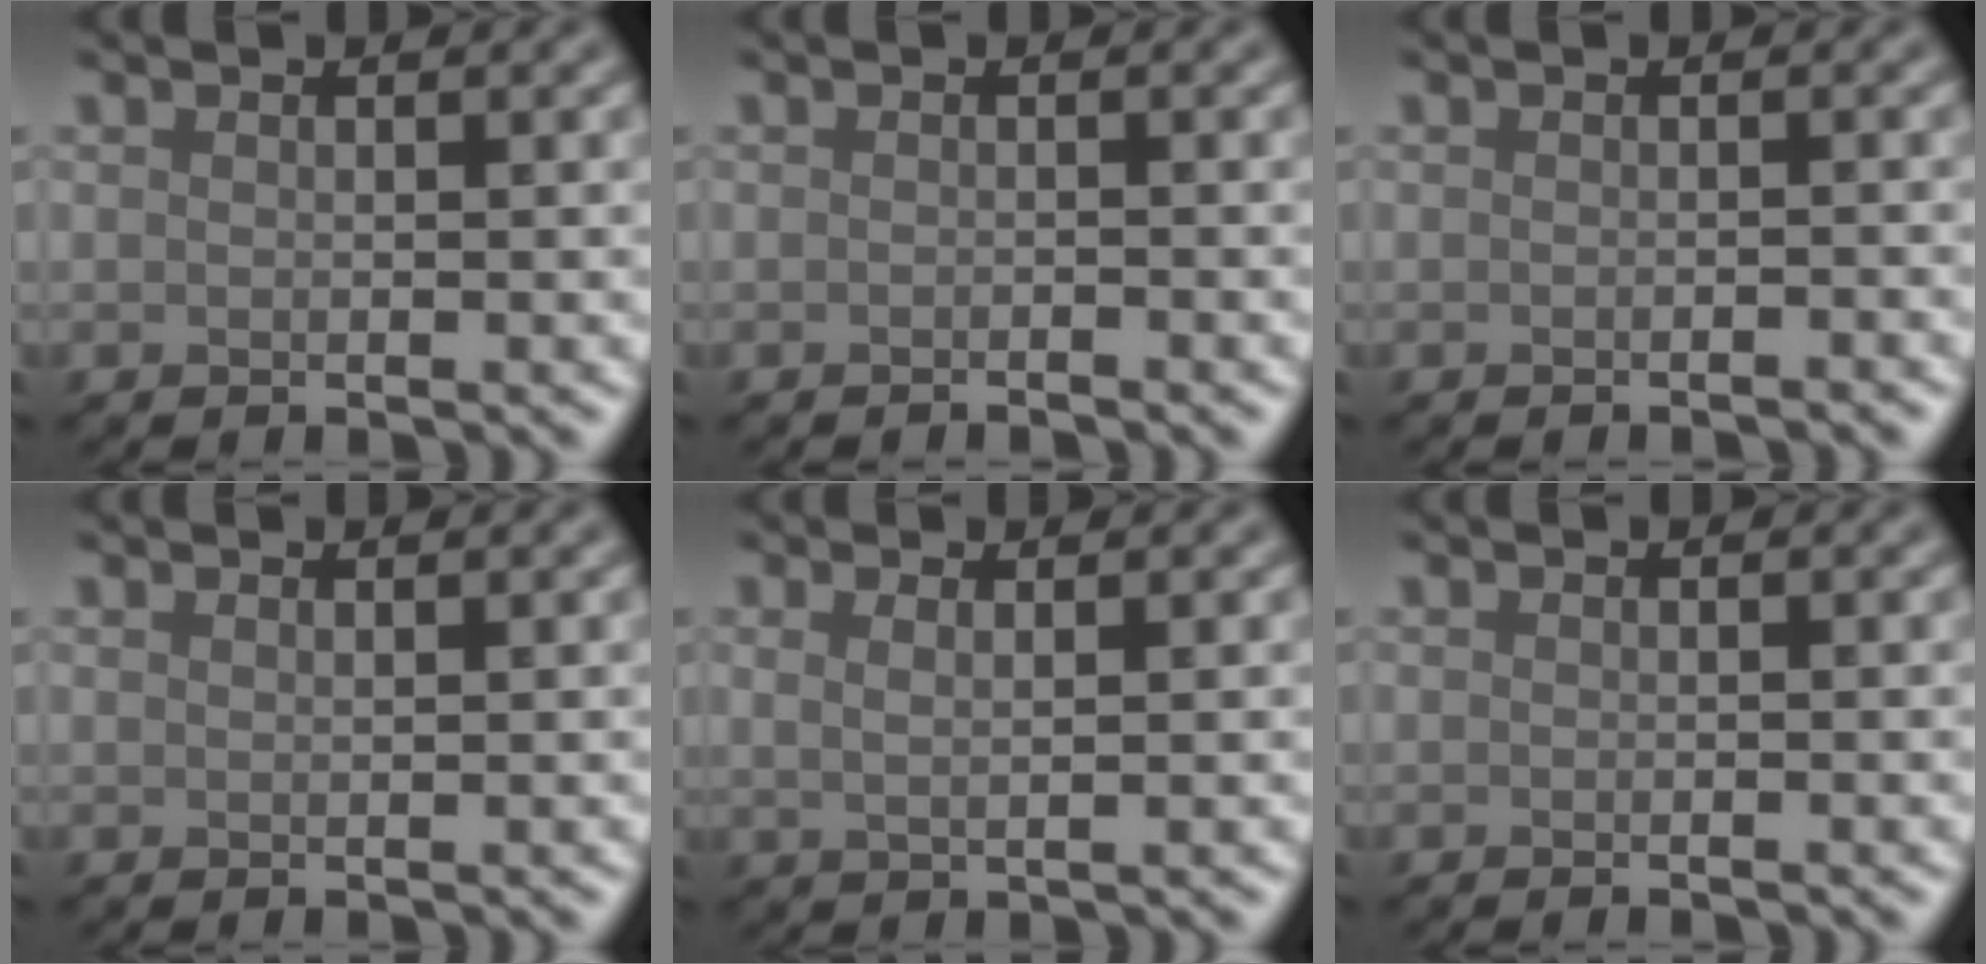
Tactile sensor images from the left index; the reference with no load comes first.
{"total": 0.8, "force": [-0.7, 0.0, 0.3], "torque": [-0.003, 0.001, -0.013]}
{"total": 0.9, "force": [-0.8, 0.1, 0.5], "torque": [-0.004, 0.001, -0.013]}
{"total": 0.7, "force": [0.5, 0.3, 0.4], "torque": [-0.002, -0.001, 0.001]}
{"total": 2.2, "force": [1.0, 1.0, 1.7], "torque": [-0.017, -0.001, -0.003]}
{"total": 0.5, "force": [-0.4, 0.0, 0.4], "torque": [-0.003, -0.001, -0.006]}